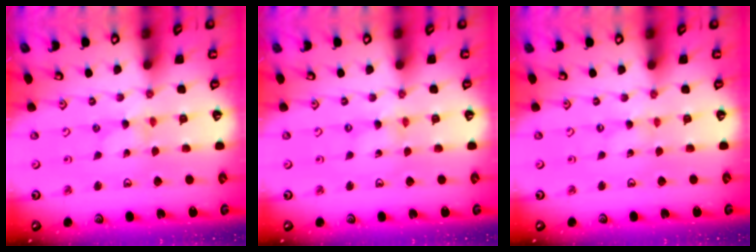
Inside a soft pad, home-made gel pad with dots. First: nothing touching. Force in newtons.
{"total": 0.0}
{"total": 0.0}